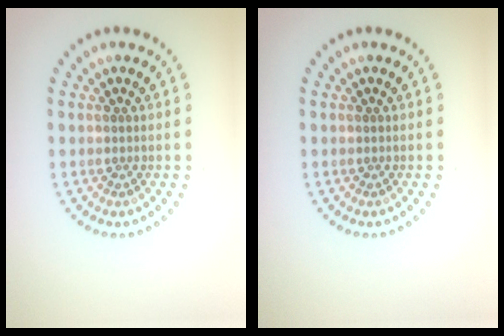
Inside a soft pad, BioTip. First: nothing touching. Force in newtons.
{"total": 0.0}